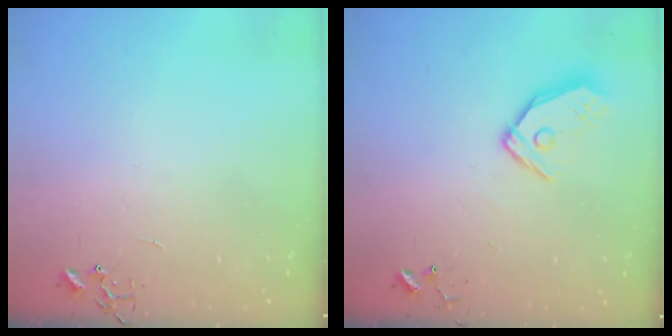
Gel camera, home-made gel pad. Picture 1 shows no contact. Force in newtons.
{"total": 11.1, "press": 11.0, "slide": 1.7}